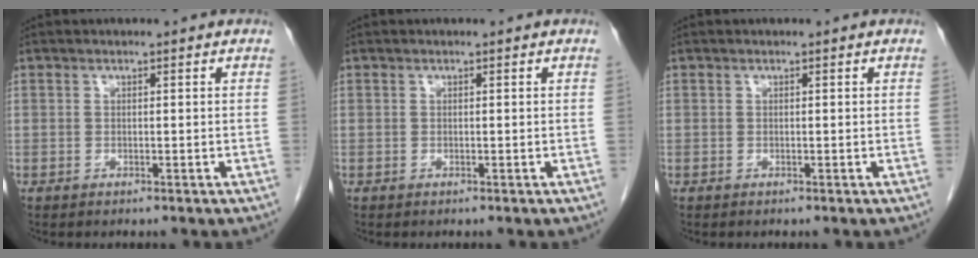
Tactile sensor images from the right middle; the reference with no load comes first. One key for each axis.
{"total": 0.0}
{"total": 0.0}